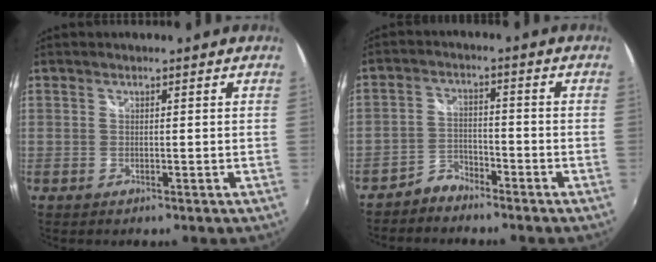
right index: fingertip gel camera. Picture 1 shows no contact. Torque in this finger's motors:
{"motor_torque": [0.23, -0.10, 0.07, 0.00]}